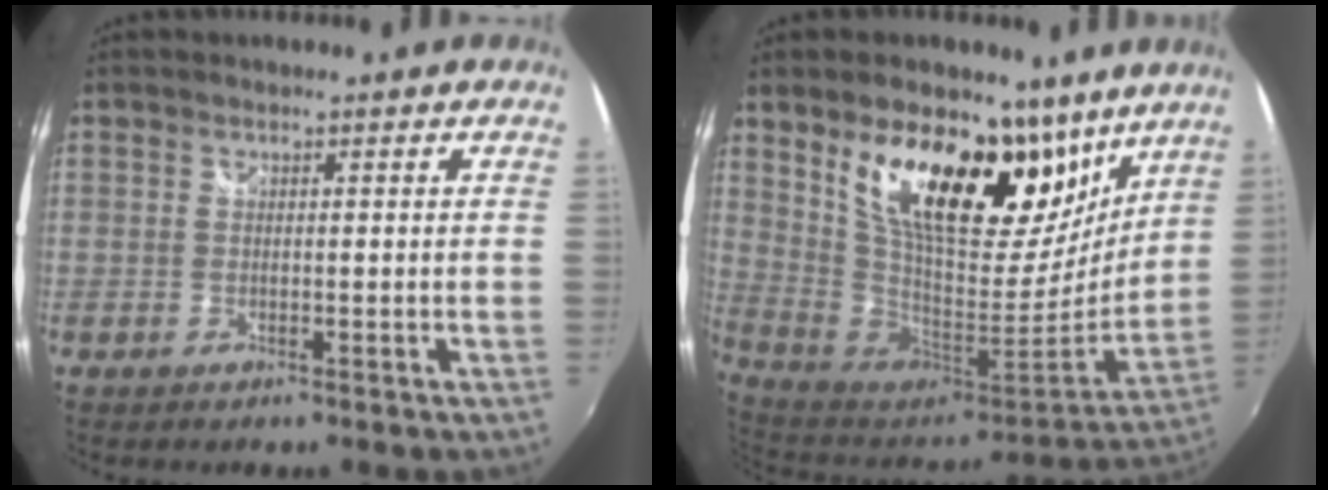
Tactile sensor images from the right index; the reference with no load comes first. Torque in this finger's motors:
{"motor_torque": [1.11, 1.02, 1.05, 0.21]}